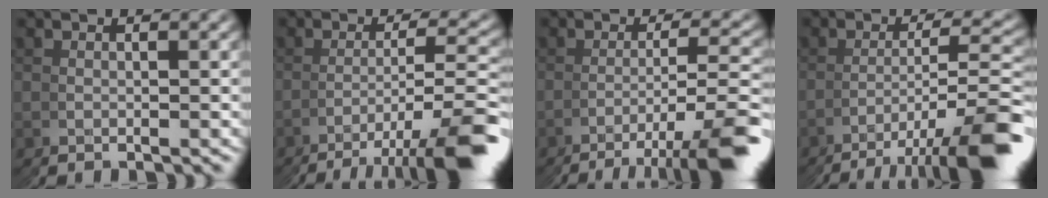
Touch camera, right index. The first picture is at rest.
{"total": 8.2, "force": [-5.5, -0.1, 6.1], "torque": [-0.077, 0.002, -0.082]}
{"total": 7.7, "force": [-5.3, -0.6, 5.6], "torque": [-0.068, 0.005, -0.081]}
{"total": 8.8, "force": [-5.5, 0.4, 6.8], "torque": [-0.088, 0.002, -0.081]}